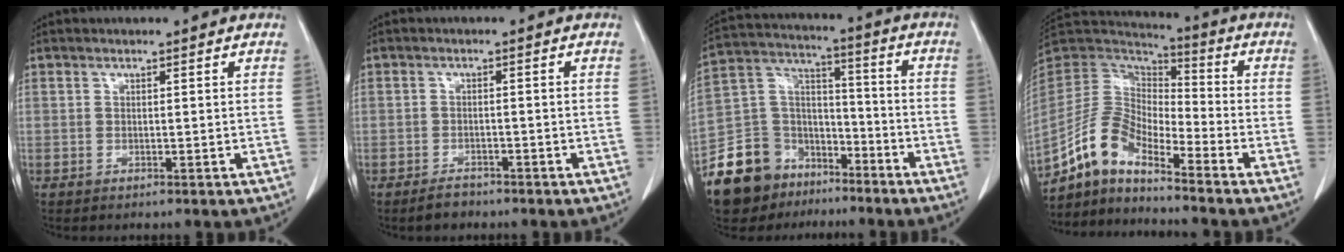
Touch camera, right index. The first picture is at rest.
{"total": 3.3, "force": [-2.6, 1.7, 1.1], "torque": [-0.024, 0.002, -0.036]}
{"total": 18.7, "force": [-12.8, 12.0, 6.4], "torque": [-0.150, 0.057, -0.221]}
{"total": 11.6, "force": [-9.2, 3.4, 6.1], "torque": [-0.135, 0.023, -0.181]}